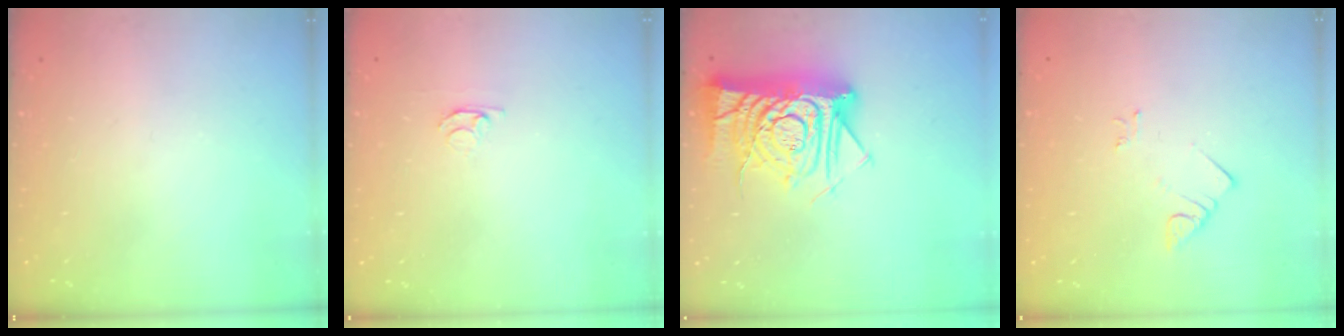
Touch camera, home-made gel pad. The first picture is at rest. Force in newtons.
{"total": 2.1, "press": 2.1, "slide": 0.2}
{"total": 19.5, "press": 19.4, "slide": 1.6}
{"total": 2.7, "press": 2.7, "slide": 0.2}